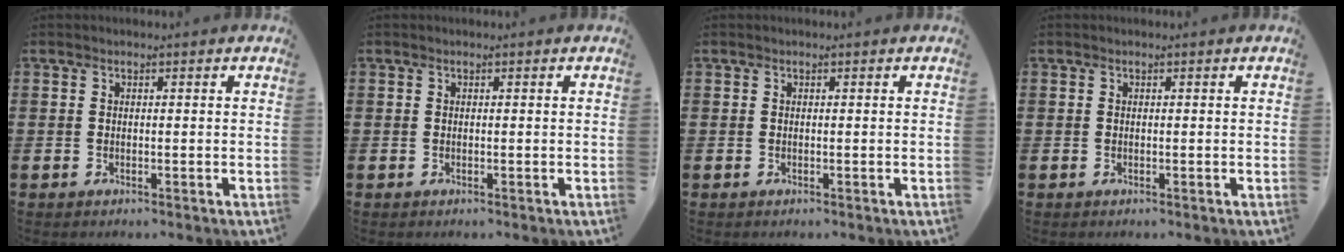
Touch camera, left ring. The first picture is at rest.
{"total": 0.0}
{"total": 0.0}
{"total": 0.0}